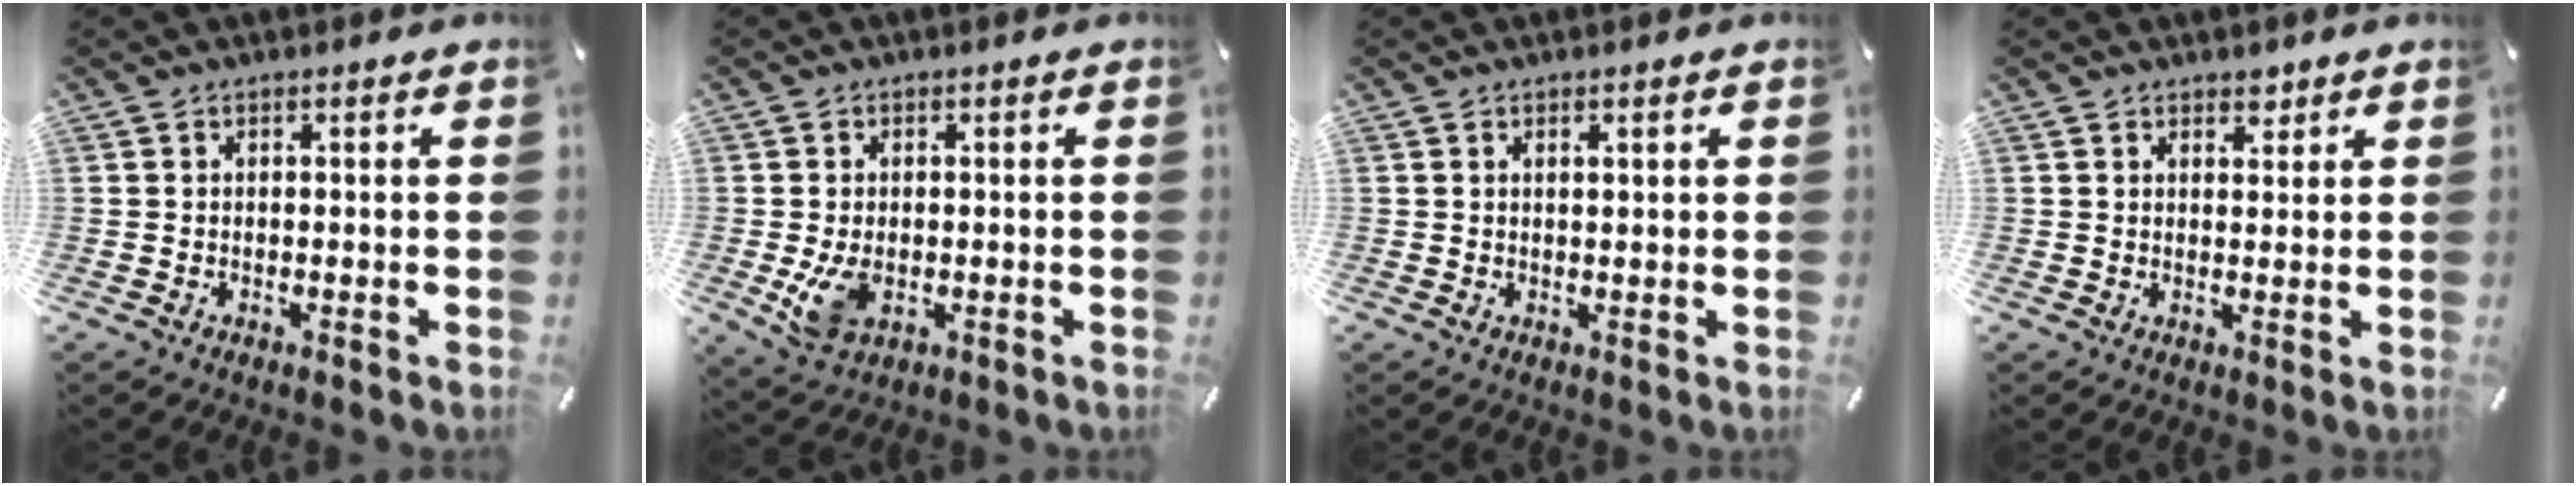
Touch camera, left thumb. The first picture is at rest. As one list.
[{"total": 5.8, "force": [-0.9, 4.0, 4.0], "torque": [-0.093, -0.007, -0.018]}, {"total": 0.9, "force": [0.6, 0.2, 0.7], "torque": [-0.013, 0.000, 0.011]}, {"total": 2.3, "force": [1.7, 1.5, 0.5], "torque": [0.013, -0.008, 0.027]}]